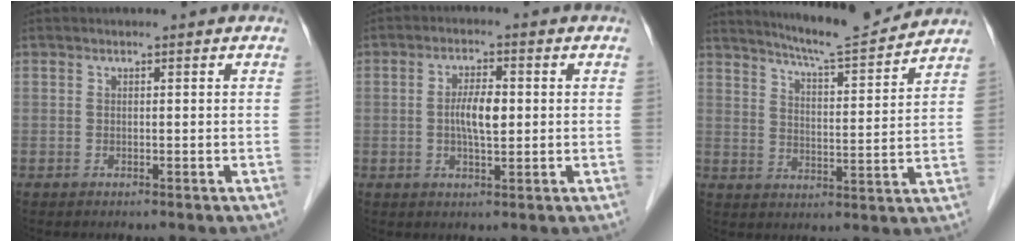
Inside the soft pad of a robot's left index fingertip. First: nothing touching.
{"total": 4.7, "force": [0.0, 1.4, 4.5], "torque": [-0.088, 0.001, -0.003]}
{"total": 12.3, "force": [11.6, -0.3, 4.0], "torque": [-0.068, -0.006, 0.169]}